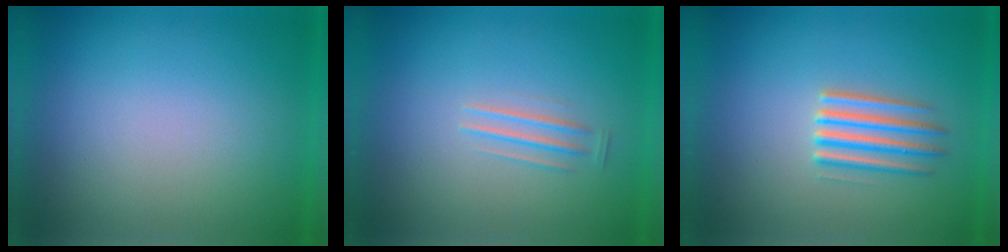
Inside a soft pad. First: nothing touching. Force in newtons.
{"total": 1.6}
{"total": 2.5}